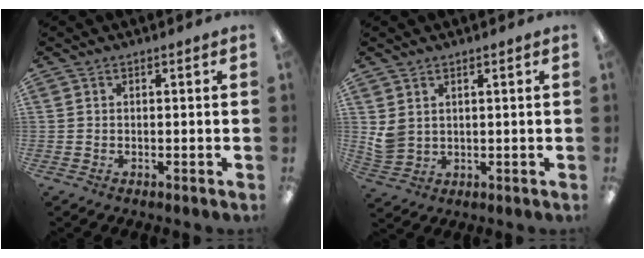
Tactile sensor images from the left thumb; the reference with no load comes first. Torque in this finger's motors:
{"motor_torque": [0.89, 0.82, 0.47, -0.34, 0.02]}